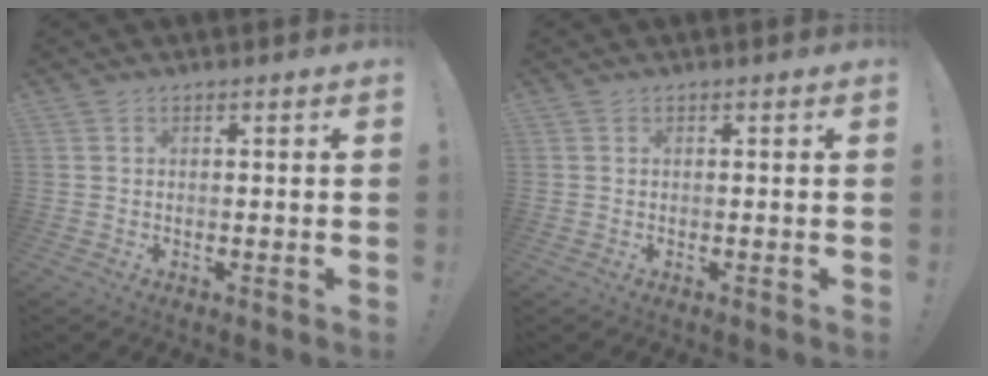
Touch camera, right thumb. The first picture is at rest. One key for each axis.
{"total": 0.0}